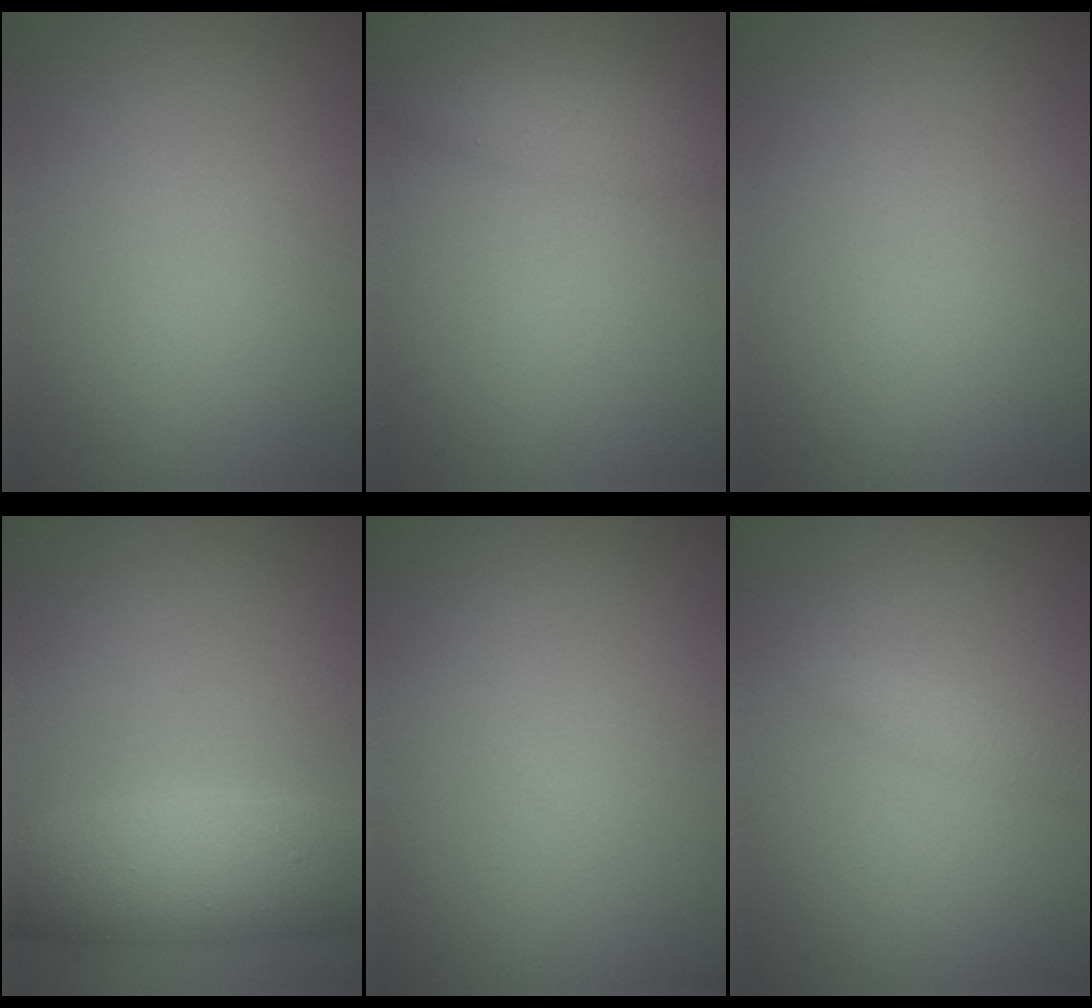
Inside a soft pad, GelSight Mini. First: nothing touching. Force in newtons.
{"total": 2.8, "press": 2.8, "slide": 0.1}
{"total": 0.0}
{"total": 7.2, "press": 7.2, "slide": 0.2}
{"total": 0.0}
{"total": 1.2, "press": 1.2, "slide": 0.0}